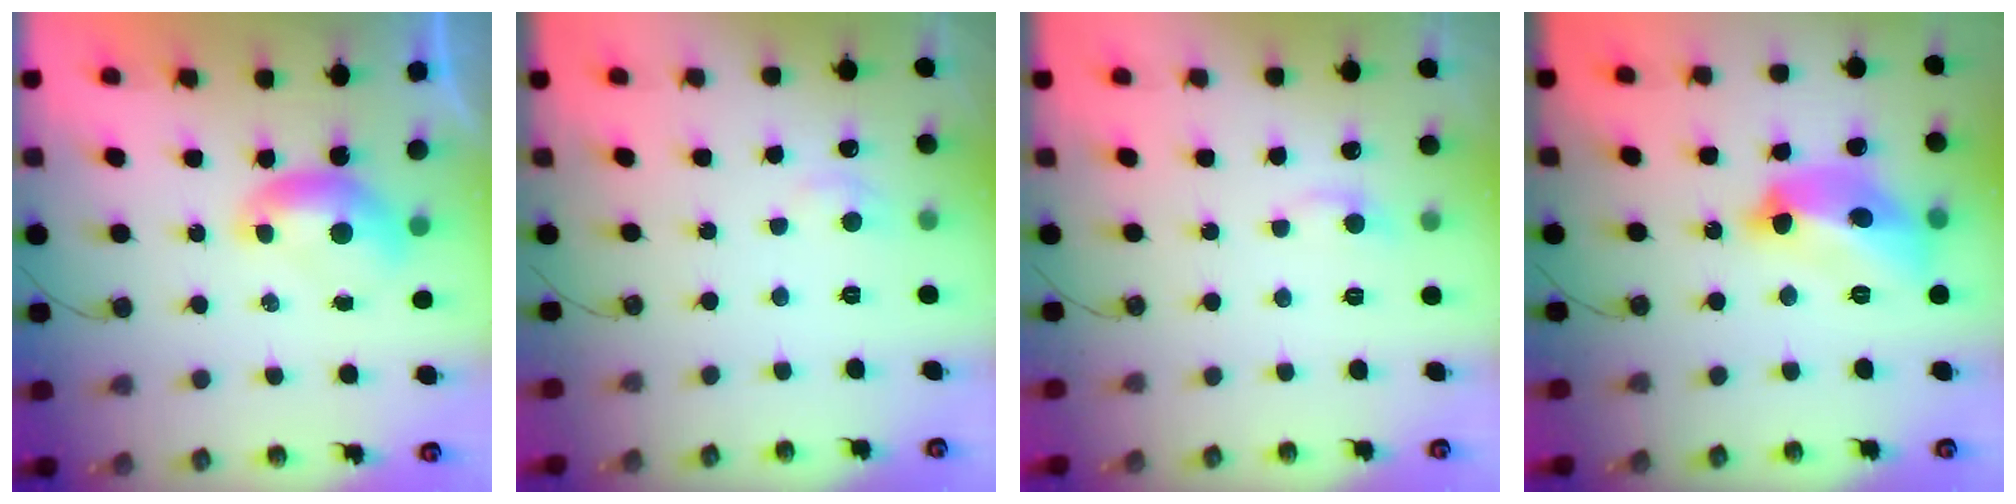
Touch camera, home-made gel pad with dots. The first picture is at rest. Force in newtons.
{"total": 1.1, "press": 0.8, "slide": 0.8}
{"total": 0.0}
{"total": 13.4, "press": 13.4, "slide": 0.8}